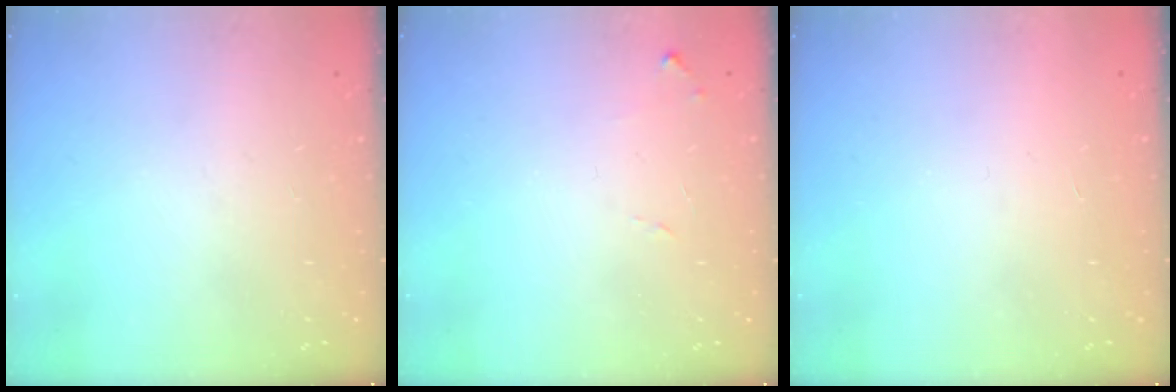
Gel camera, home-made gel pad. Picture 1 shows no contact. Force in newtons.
{"total": 5.4, "press": 5.4, "slide": 0.4}
{"total": 1.7, "press": 1.7, "slide": 0.1}